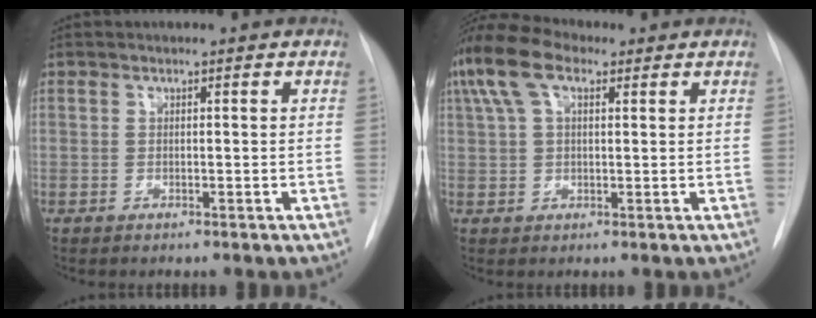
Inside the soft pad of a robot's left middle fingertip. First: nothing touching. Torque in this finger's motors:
{"motor_torque": [1.07, -1.07, 0.57, 0.17]}